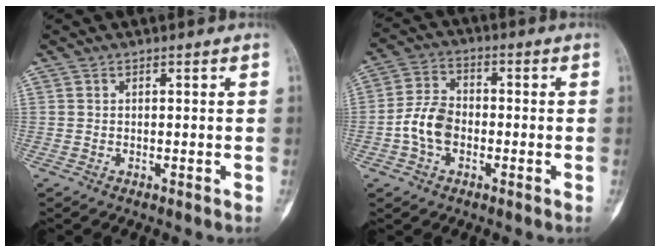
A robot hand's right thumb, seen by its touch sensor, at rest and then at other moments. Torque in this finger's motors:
{"motor_torque": [0.04, 0.04, 0.33, -0.33, 0.04]}